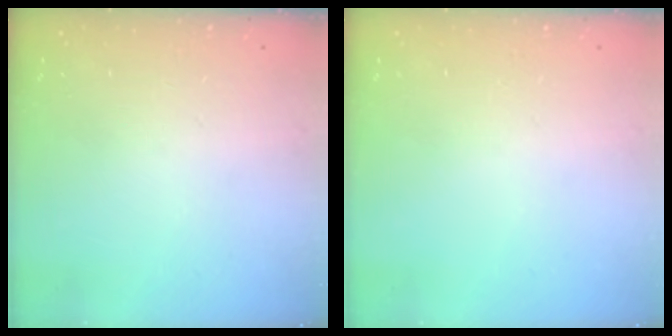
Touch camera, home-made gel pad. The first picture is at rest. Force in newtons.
{"total": 0.0}